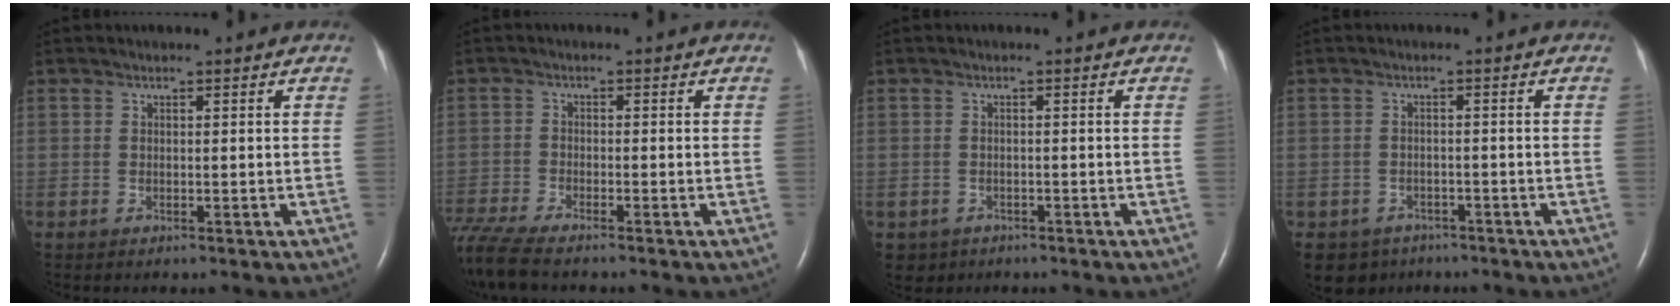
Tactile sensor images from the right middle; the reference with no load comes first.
{"total": 8.7, "force": [-7.5, 1.0, 4.2], "torque": [-0.093, -0.020, -0.137]}
{"total": 2.4, "force": [-1.5, 2.0, 0.1], "torque": [-0.003, 0.005, -0.020]}
{"total": 4.8, "force": [-3.5, 3.4, 0.1], "torque": [-0.003, 0.005, -0.050]}